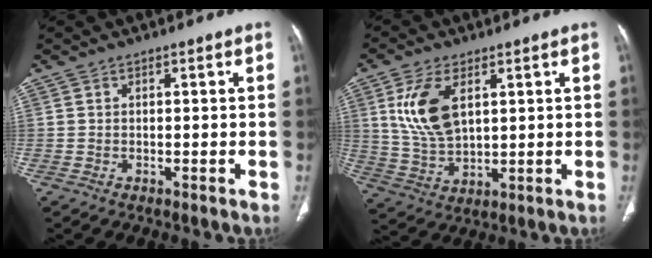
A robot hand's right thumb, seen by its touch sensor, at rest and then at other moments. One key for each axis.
{"total": 11.2, "fx": 3.7, "fy": 6.0, "fz": 8.7, "tx": -0.171, "ty": -0.013, "tz": 0.080}